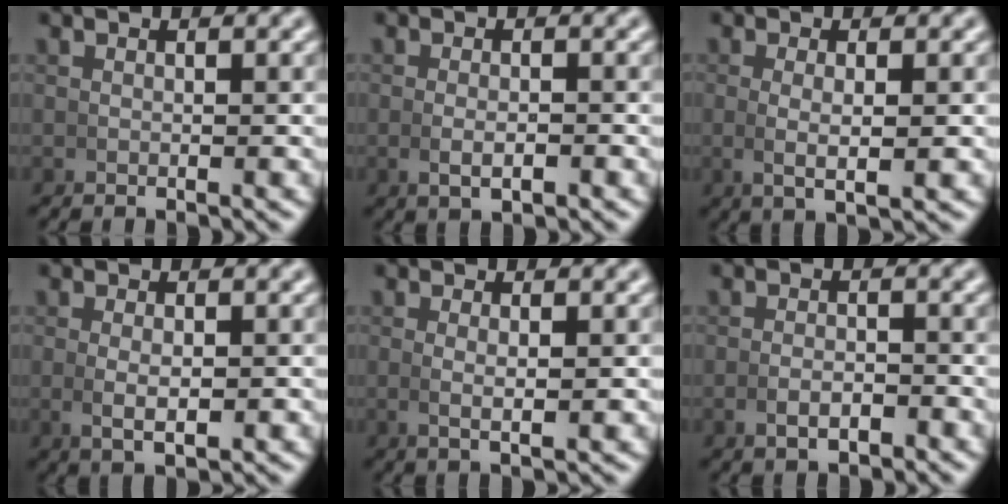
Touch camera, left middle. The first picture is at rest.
{"total": 1.7, "force": [-0.6, 0.6, 1.4], "torque": [-0.032, -0.004, -0.003]}
{"total": 2.5, "force": [0.1, 0.5, 2.4], "torque": [-0.050, -0.010, 0.010]}
{"total": 2.3, "force": [-0.1, 0.9, 2.1], "torque": [-0.045, -0.009, 0.009]}
{"total": 1.6, "force": [0.3, 0.2, 1.5], "torque": [-0.035, -0.009, 0.011]}
{"total": 1.9, "force": [-1.1, 0.9, 1.2], "torque": [-0.019, -0.001, -0.016]}